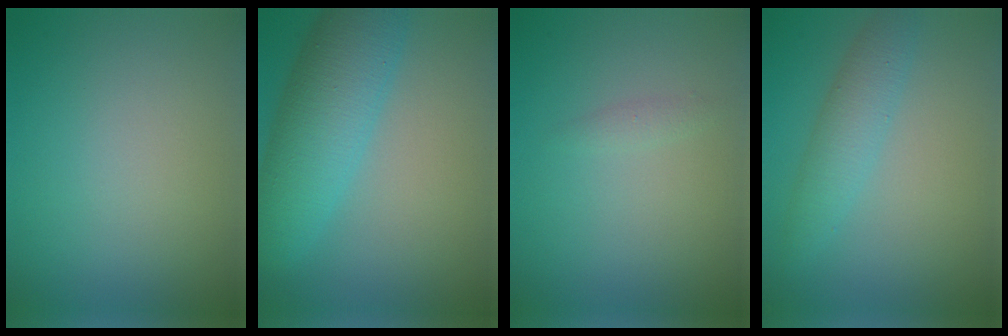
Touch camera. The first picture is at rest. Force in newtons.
{"total": 7.5, "press": 7.5, "slide": 0.4}
{"total": 0.7, "press": 0.7, "slide": 0.0}
{"total": 2.9, "press": 2.9, "slide": 0.1}